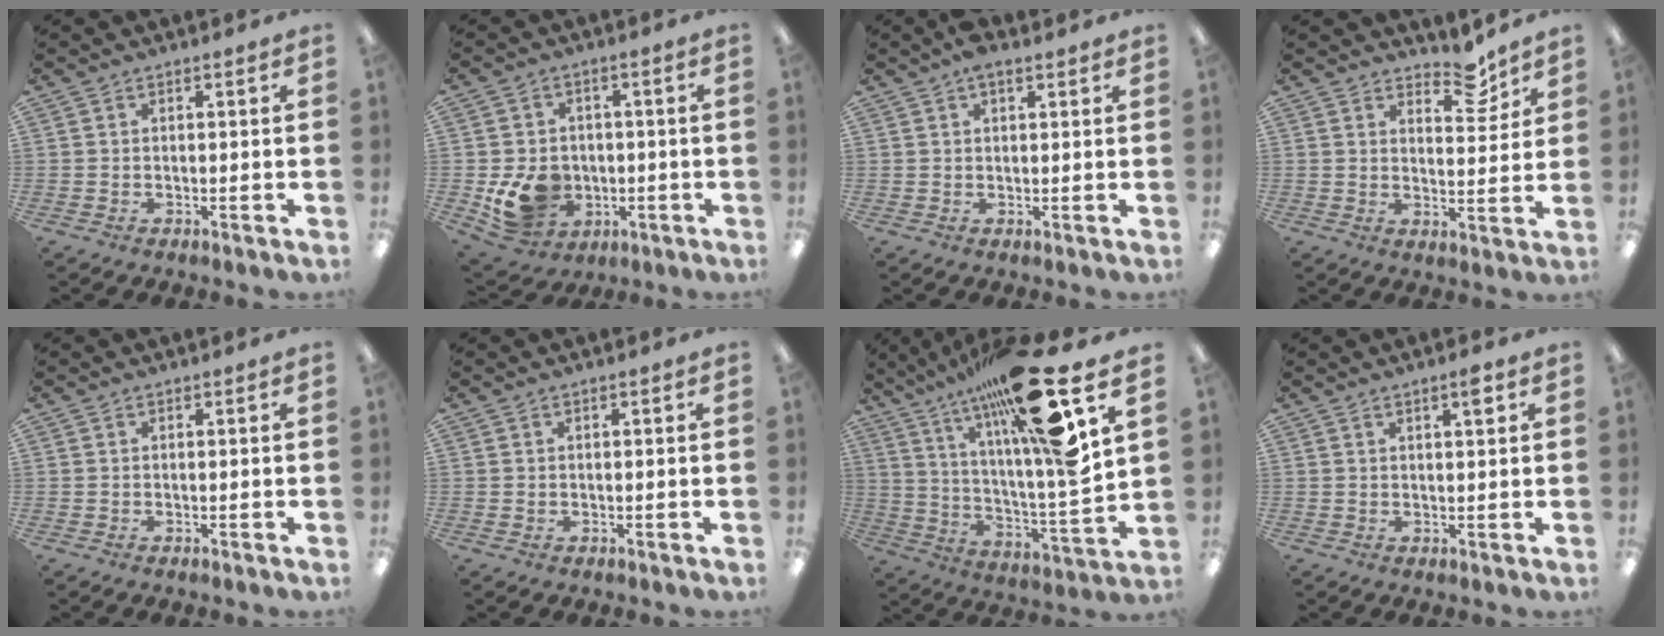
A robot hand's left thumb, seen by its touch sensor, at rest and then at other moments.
{"total": 10.6, "force": [-2.1, 9.1, 5.0], "torque": [-0.100, 0.007, -0.028]}
{"total": 3.4, "force": [2.2, 1.3, 2.3], "torque": [-0.042, 0.000, 0.037]}
{"total": 7.4, "force": [6.0, 2.9, 3.2], "torque": [-0.015, -0.047, 0.100]}
{"total": 0.0}
{"total": 0.5, "force": [0.2, 0.3, 0.4], "torque": [-0.007, 0.004, 0.003]}
{"total": 26.7, "force": [16.8, 3.8, 20.4], "torque": [-0.338, -0.091, 0.256]}
{"total": 3.0, "force": [1.7, 0.5, 2.4], "torque": [-0.035, -0.004, 0.024]}